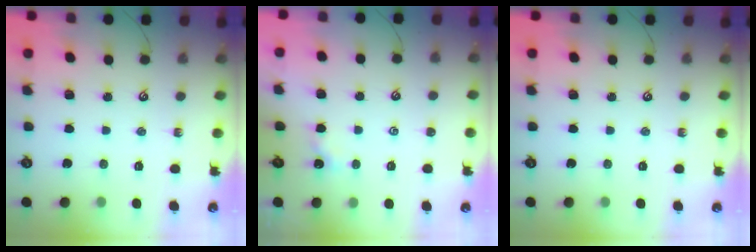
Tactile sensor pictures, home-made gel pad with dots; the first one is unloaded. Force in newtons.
{"total": 0.6, "press": 0.5, "slide": 0.2}
{"total": 0.0}